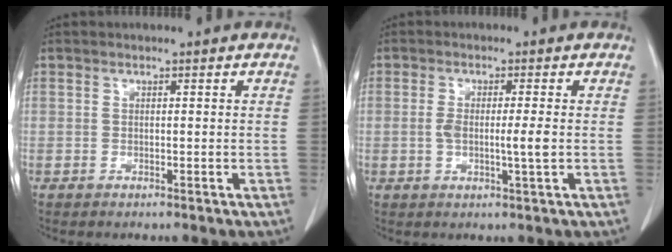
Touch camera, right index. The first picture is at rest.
{"total": 4.3, "force": [-0.5, 0.3, 4.2], "torque": [-0.083, -0.002, -0.007]}